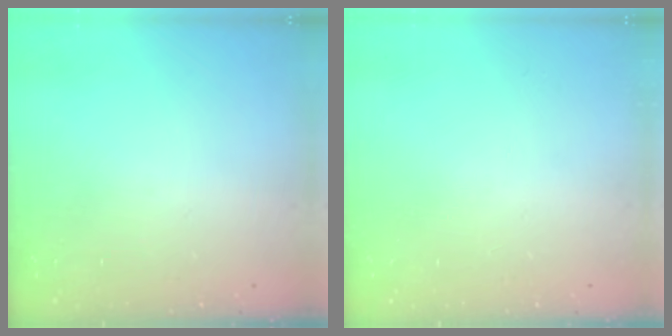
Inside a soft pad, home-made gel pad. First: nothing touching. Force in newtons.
{"total": 0.0}